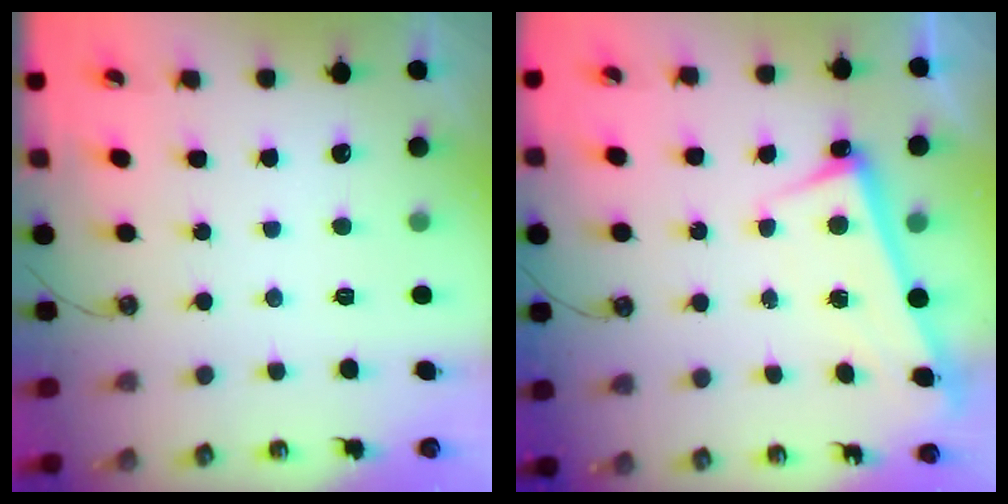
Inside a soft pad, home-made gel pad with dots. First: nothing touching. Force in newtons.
{"total": 2.6, "press": 2.5, "slide": 0.7}